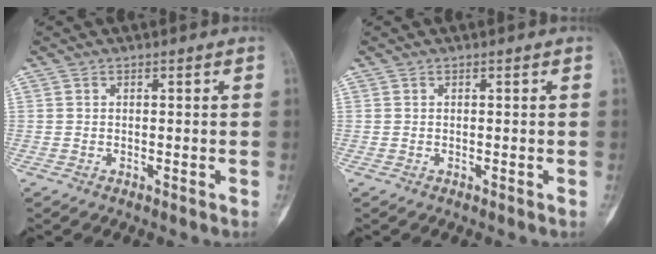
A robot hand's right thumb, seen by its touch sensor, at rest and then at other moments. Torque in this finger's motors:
{"motor_torque": [0.09, 0.08, 0.03, -0.03, 0.00]}